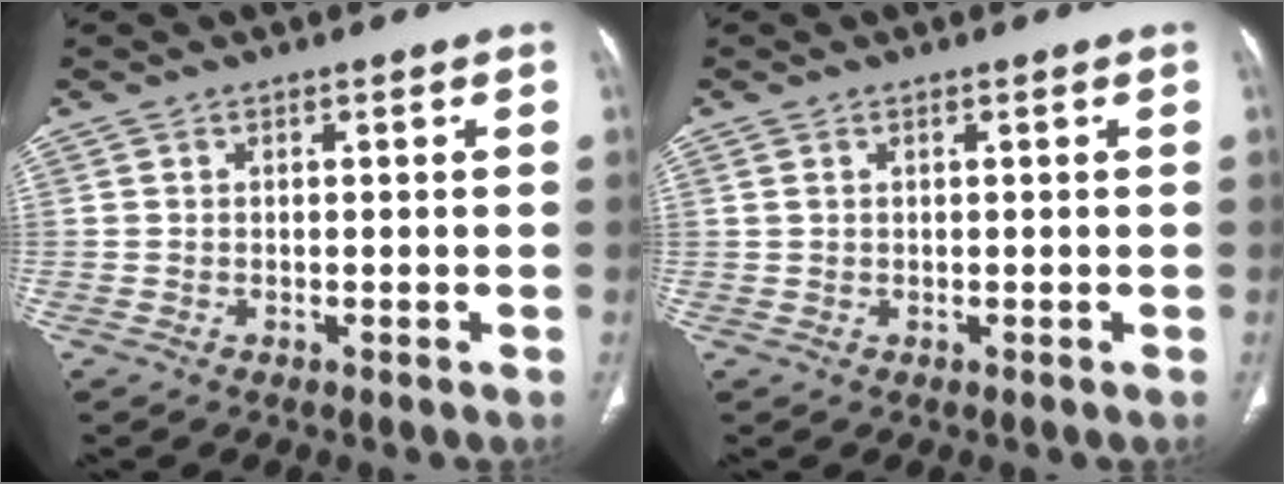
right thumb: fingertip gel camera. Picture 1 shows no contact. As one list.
[{"total": 1.0, "force": [0.4, 0.5, 0.7], "torque": [-0.020, 0.012, 0.014]}]